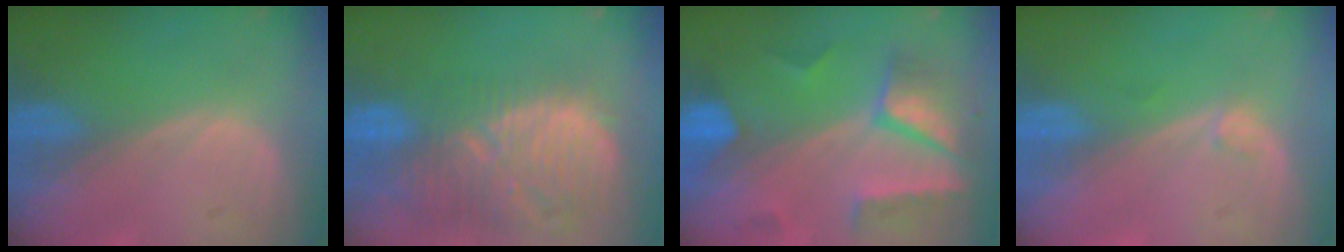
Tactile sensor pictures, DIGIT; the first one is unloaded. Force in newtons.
{"total": 12.8, "press": 11.3, "slide": 6.2}
{"total": 8.2, "press": 7.7, "slide": 2.7}
{"total": 0.8, "press": 0.7, "slide": 0.1}